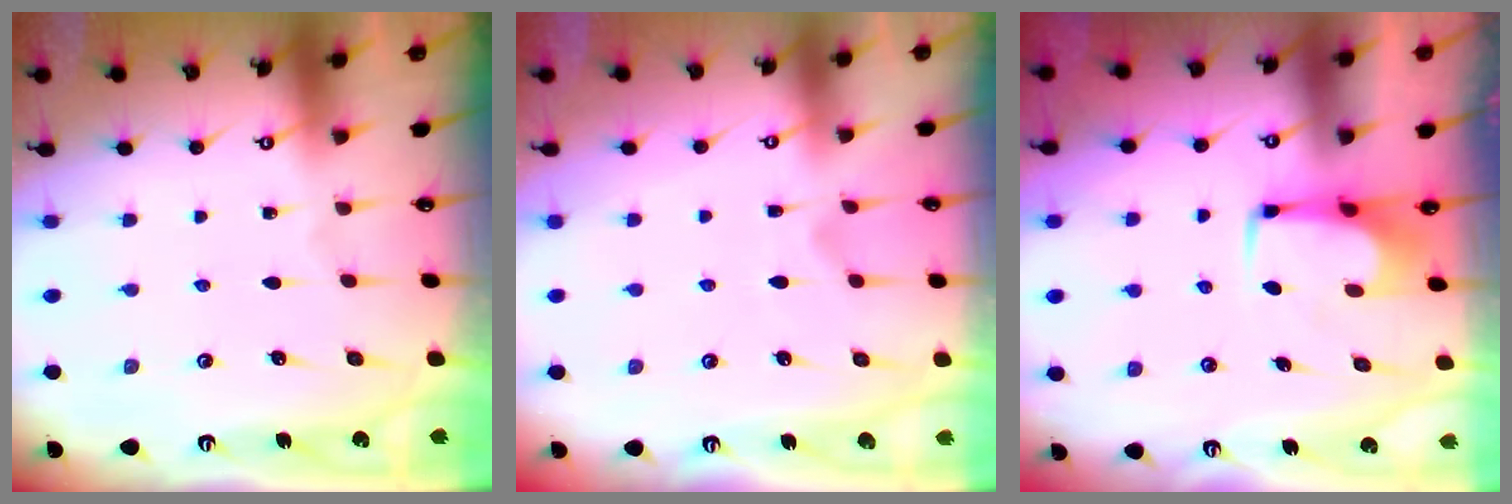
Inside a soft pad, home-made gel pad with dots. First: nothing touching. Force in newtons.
{"total": 3.2, "press": 3.0, "slide": 1.1}
{"total": 1.7, "press": 1.6, "slide": 0.6}